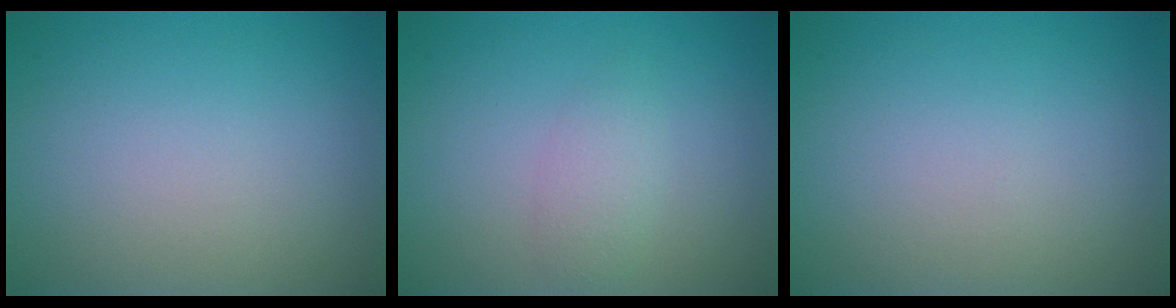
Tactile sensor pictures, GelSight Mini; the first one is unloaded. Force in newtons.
{"total": 1.8, "press": 1.8, "slide": 0.1}
{"total": 0.0}